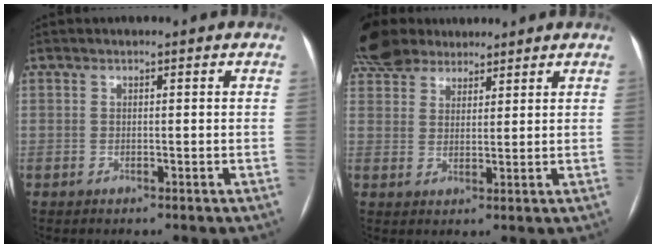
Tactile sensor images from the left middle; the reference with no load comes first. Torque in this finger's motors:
{"motor_torque": [0.69, -0.80, 0.10, 0.03]}